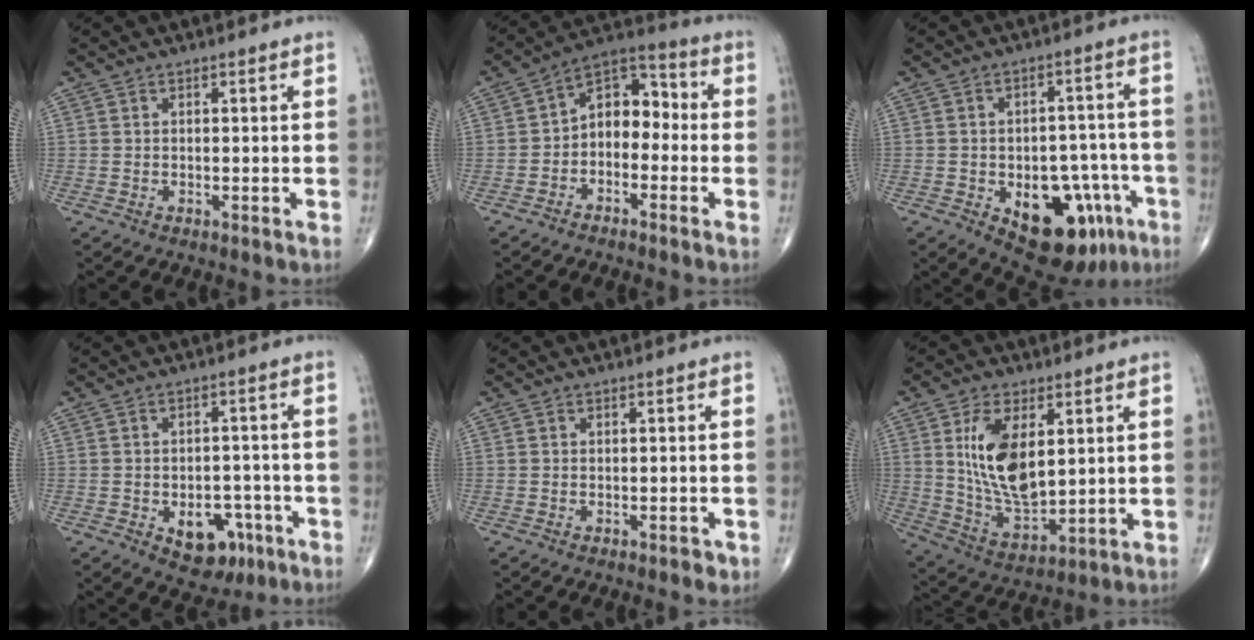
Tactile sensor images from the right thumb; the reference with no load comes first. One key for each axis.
{"total": 9.3, "fx": -1.6, "fy": 6.4, "fz": 6.6, "tx": -0.070, "ty": 0.046, "tz": -0.048}
{"total": 17.0, "fx": -7.1, "fy": 9.6, "fz": 12.0, "tx": -0.120, "ty": 0.040, "tz": -0.083}
{"total": 8.9, "fx": -3.7, "fy": 5.9, "fz": 5.5, "tx": -0.037, "ty": 0.027, "tz": -0.040}
{"total": 1.1, "fx": -0.6, "fy": 0.5, "fz": 0.8, "tx": -0.007, "ty": -0.001, "tz": -0.008}
{"total": 14.4, "fx": 3.7, "fy": 7.4, "fz": 11.8, "tx": -0.212, "ty": -0.025, "tz": 0.082}